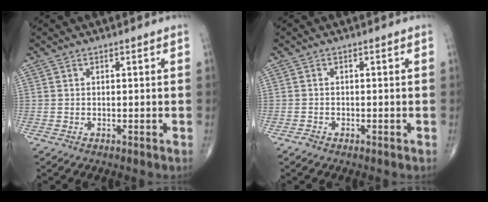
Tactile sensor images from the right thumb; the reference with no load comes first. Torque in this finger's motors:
{"motor_torque": [-0.06, 0.22, 0.13, 0.14, -0.02]}